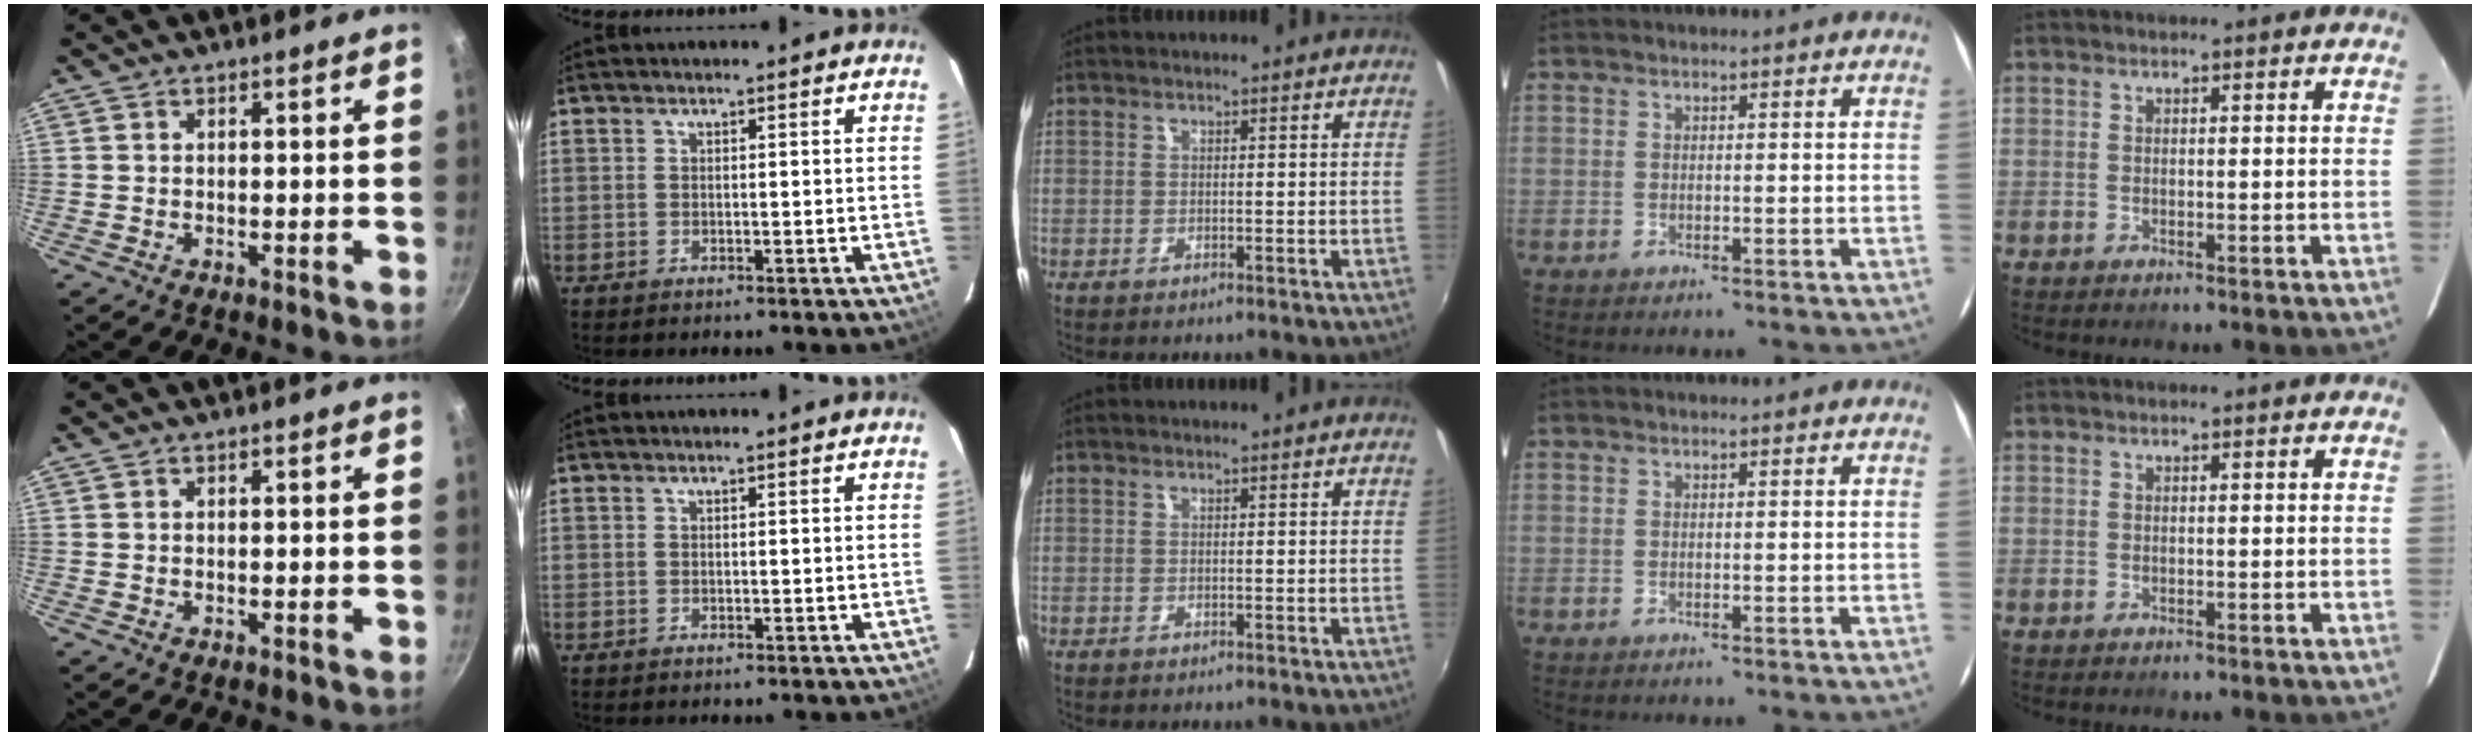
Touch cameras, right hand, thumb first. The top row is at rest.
{}